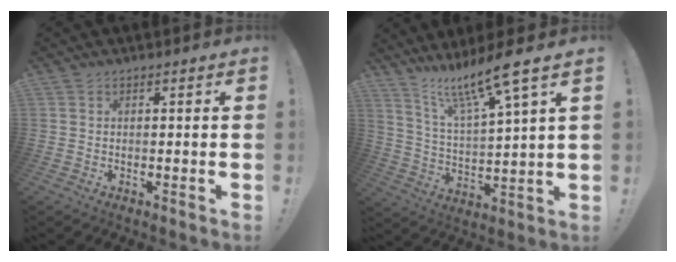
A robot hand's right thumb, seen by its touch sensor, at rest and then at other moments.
{"total": 13.8, "force": [10.5, 1.0, 8.9], "torque": [-0.172, -0.061, 0.169]}